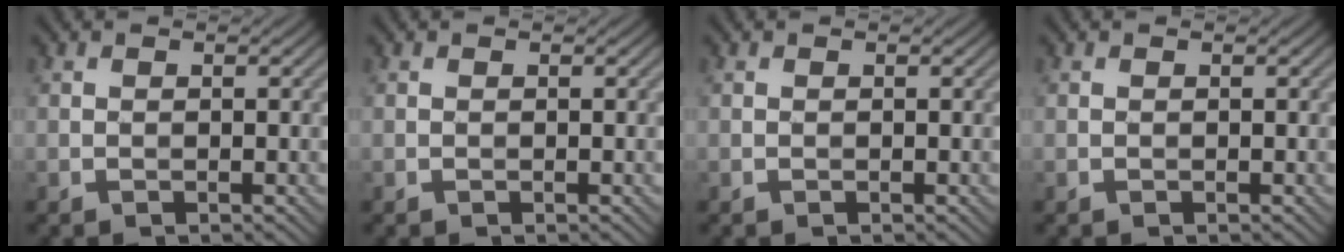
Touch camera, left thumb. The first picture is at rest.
{"total": 0.0}
{"total": 0.0}
{"total": 0.0}